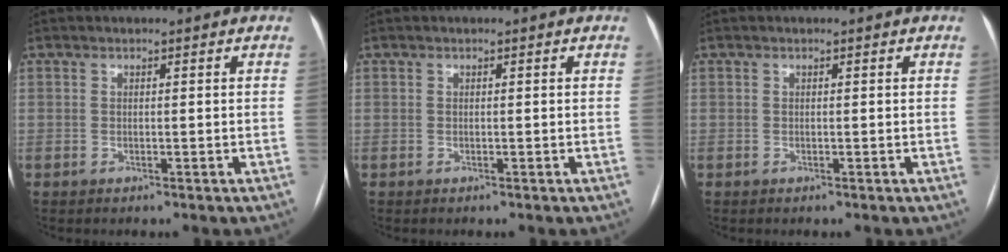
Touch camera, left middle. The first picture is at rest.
{"total": 0.0}
{"total": 0.0}